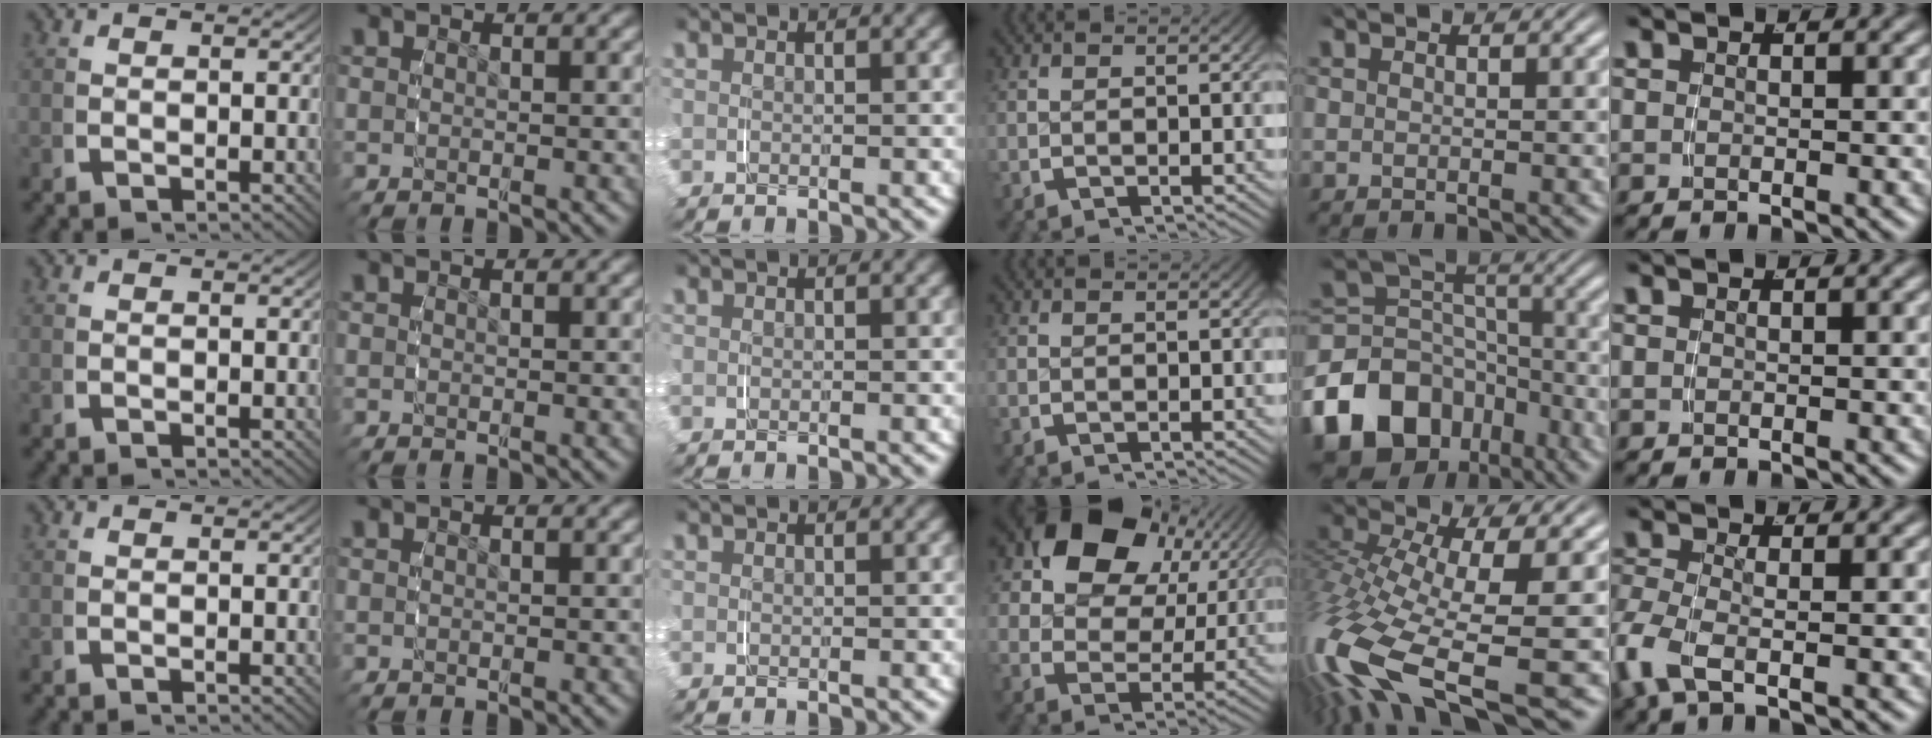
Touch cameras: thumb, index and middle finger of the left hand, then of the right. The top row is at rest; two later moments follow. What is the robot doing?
{"motion": "grasp_and_lifting", "object": "pencil case"}